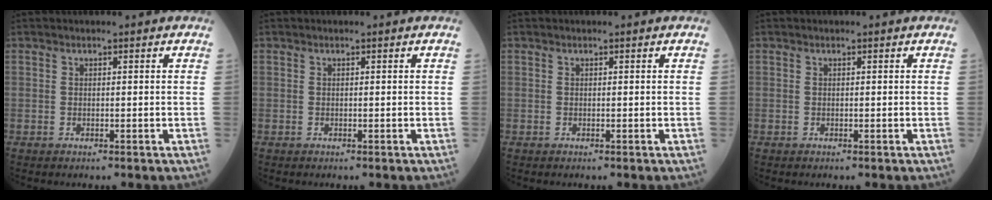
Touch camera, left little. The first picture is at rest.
{"total": 0.0}
{"total": 0.0}
{"total": 0.0}